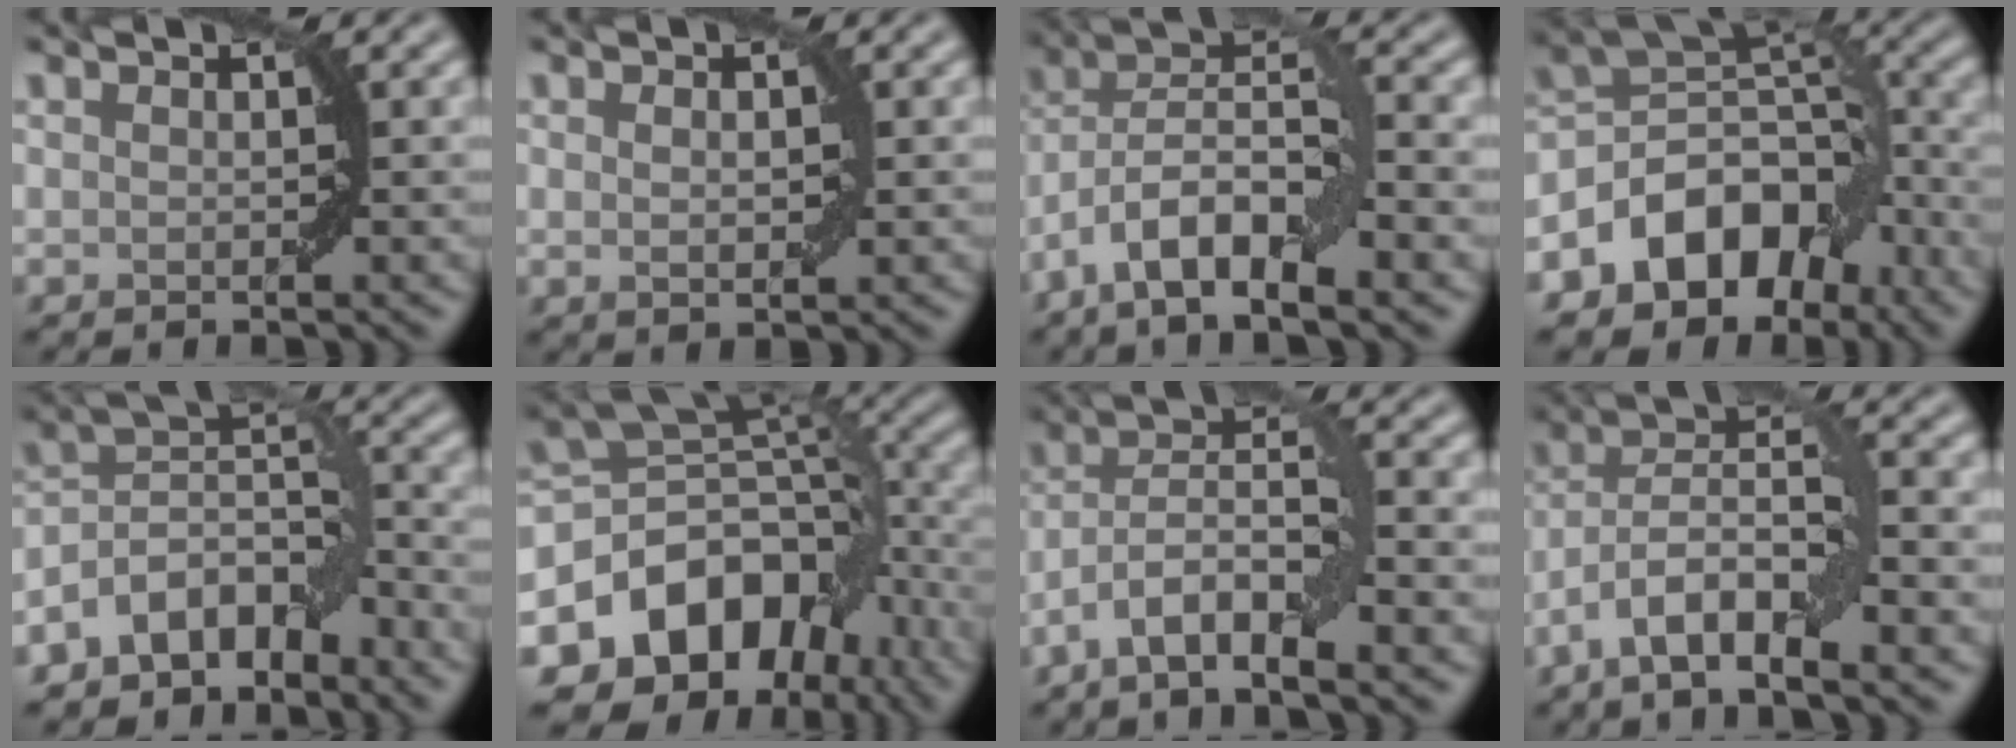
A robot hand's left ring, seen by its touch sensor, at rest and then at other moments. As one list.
[{"total": 1.6, "force": [0.3, 0.8, 1.4], "torque": [-0.025, 0.001, 0.008]}, {"total": 8.6, "force": [-4.1, 2.9, 7.0], "torque": [-0.125, 0.015, -0.084]}, {"total": 9.7, "force": [-5.1, 6.6, 4.9], "torque": [-0.067, 0.010, -0.101]}, {"total": 8.0, "force": [-5.4, 4.3, 4.1], "torque": [-0.047, 0.010, -0.113]}, {"total": 13.6, "force": [-5.9, 9.7, 7.4], "torque": [-0.132, 0.002, -0.103]}, {"total": 6.9, "force": [-3.5, 1.8, 5.6], "torque": [-0.101, 0.013, -0.072]}, {"total": 7.6, "force": [-3.7, 2.3, 6.2], "torque": [-0.109, 0.015, -0.077]}]